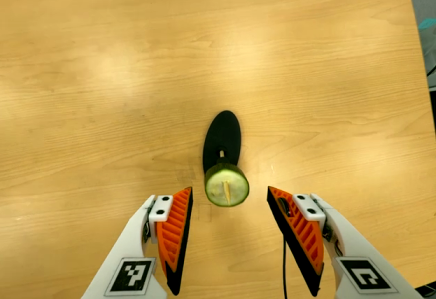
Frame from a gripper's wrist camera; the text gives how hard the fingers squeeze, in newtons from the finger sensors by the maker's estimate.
{"total": 0.0}